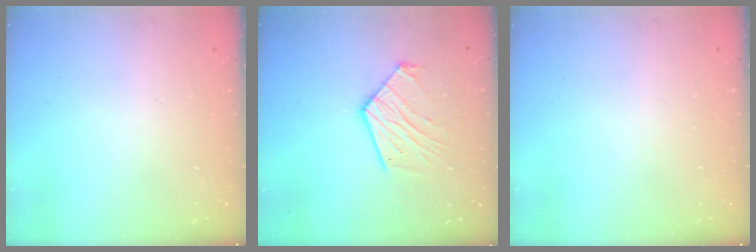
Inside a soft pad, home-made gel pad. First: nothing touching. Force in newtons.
{"total": 12.4, "press": 12.4, "slide": 0.5}
{"total": 0.0}